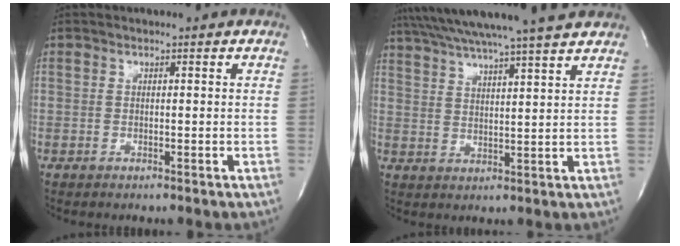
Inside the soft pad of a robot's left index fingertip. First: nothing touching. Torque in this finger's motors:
{"motor_torque": [1.06, -1.07, 0.75, 0.21]}